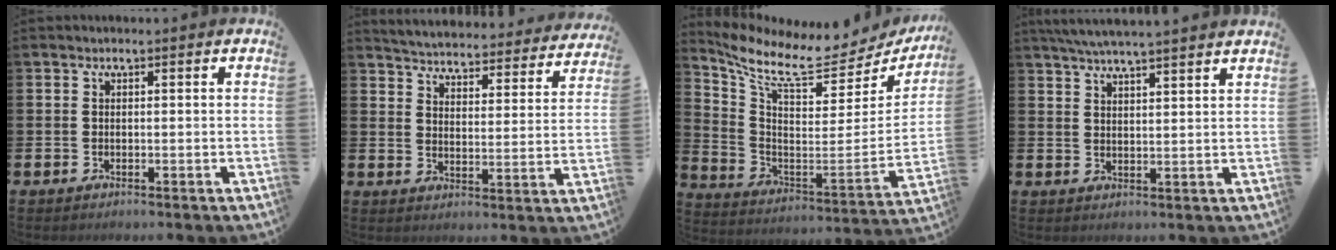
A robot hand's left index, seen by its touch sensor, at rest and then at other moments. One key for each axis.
{"total": 4.4, "fx": 4.3, "fy": 0.4, "fz": 0.4, "tx": -0.031, "ty": -0.042, "tz": 0.071}
{"total": 9.7, "fx": 8.4, "fy": 2.2, "fz": 4.2, "tx": -0.110, "ty": -0.077, "tz": 0.136}
{"total": 4.8, "fx": 4.6, "fy": -0.6, "fz": 1.3, "tx": -0.040, "ty": -0.013, "tz": 0.085}